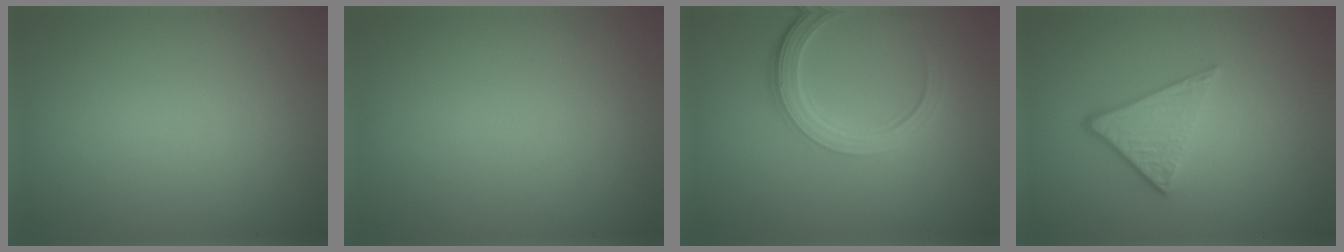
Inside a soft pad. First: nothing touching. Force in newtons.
{"total": 0.0}
{"total": 4.6, "press": 3.5, "slide": 3.0}
{"total": 3.9, "press": 2.6, "slide": 2.9}